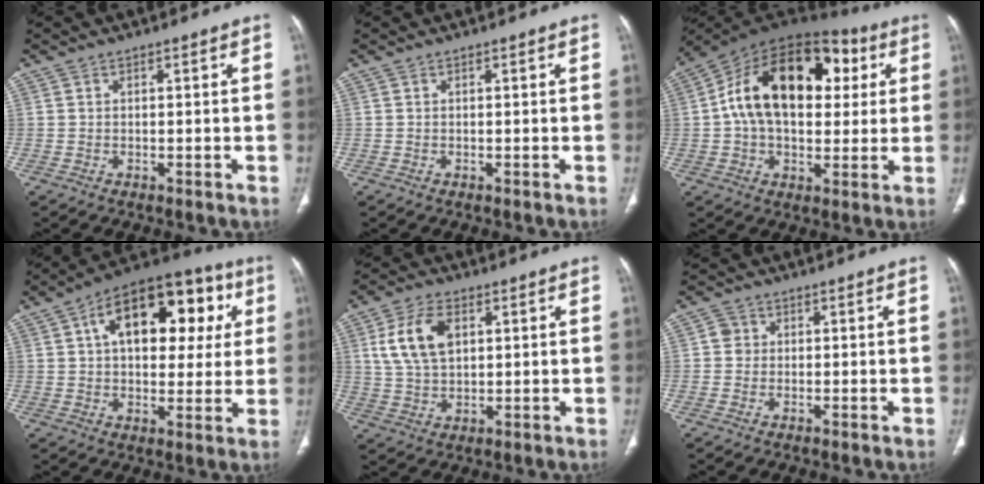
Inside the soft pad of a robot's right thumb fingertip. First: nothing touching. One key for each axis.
{"total": 0.0}
{"total": 23.6, "fx": 4.6, "fy": 14.7, "fz": 17.9, "tx": -0.275, "ty": 0.028, "tz": 0.064}
{"total": 22.1, "fx": 6.6, "fy": 12.5, "fz": 17.0, "tx": -0.204, "ty": 0.025, "tz": 0.090}
{"total": 10.0, "fx": 3.0, "fy": 6.0, "fz": 7.4, "tx": -0.140, "ty": 0.000, "tz": 0.060}
{"total": 2.2, "fx": 0.2, "fy": 2.1, "fz": 0.6, "tx": 0.002, "ty": 0.004, "tz": 0.002}